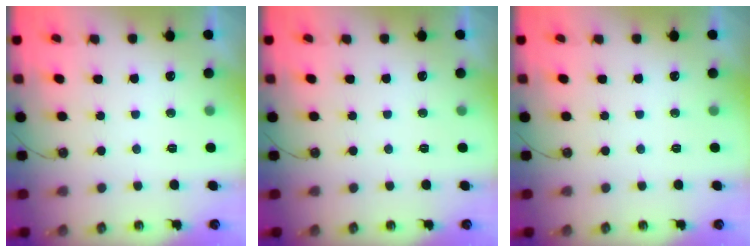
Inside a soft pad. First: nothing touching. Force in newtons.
{"total": 0.0}
{"total": 0.0}